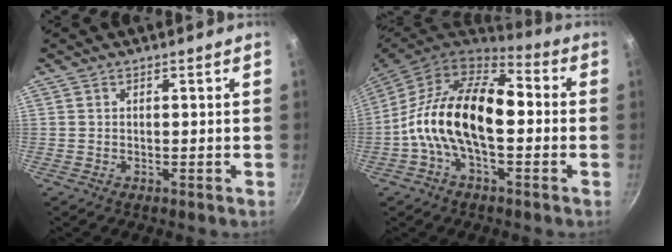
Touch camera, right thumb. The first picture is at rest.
{"total": 18.2, "force": [-1.3, 9.9, 15.1], "torque": [-0.254, 0.040, -0.046]}